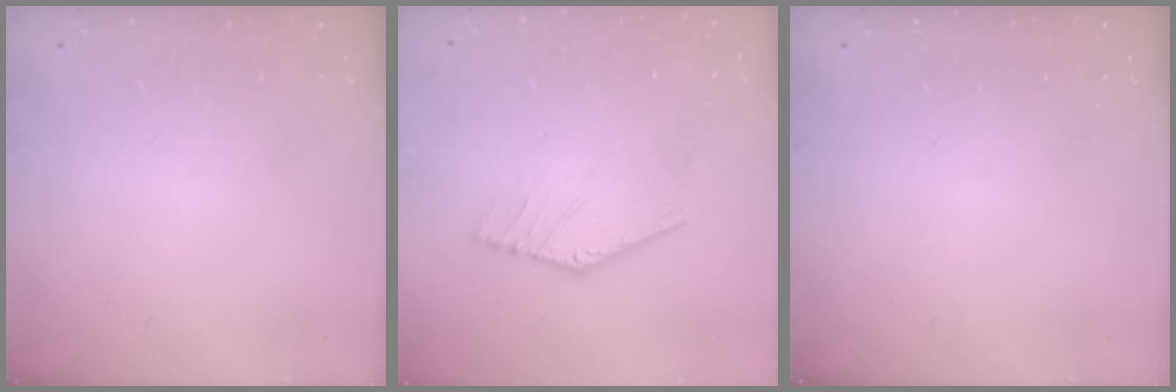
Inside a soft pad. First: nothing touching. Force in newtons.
{"total": 3.4, "press": 3.4, "slide": 0.5}
{"total": 0.0}